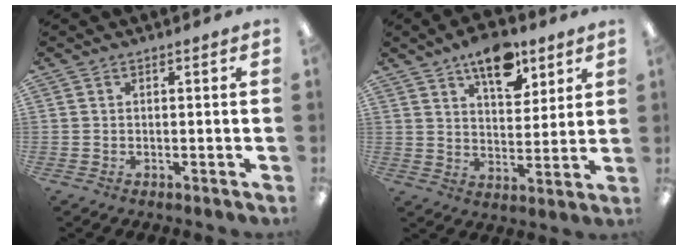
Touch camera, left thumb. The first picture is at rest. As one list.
[{"total": 12.5, "force": [8.5, 6.2, 6.8], "torque": [-0.083, -0.045, 0.144]}]